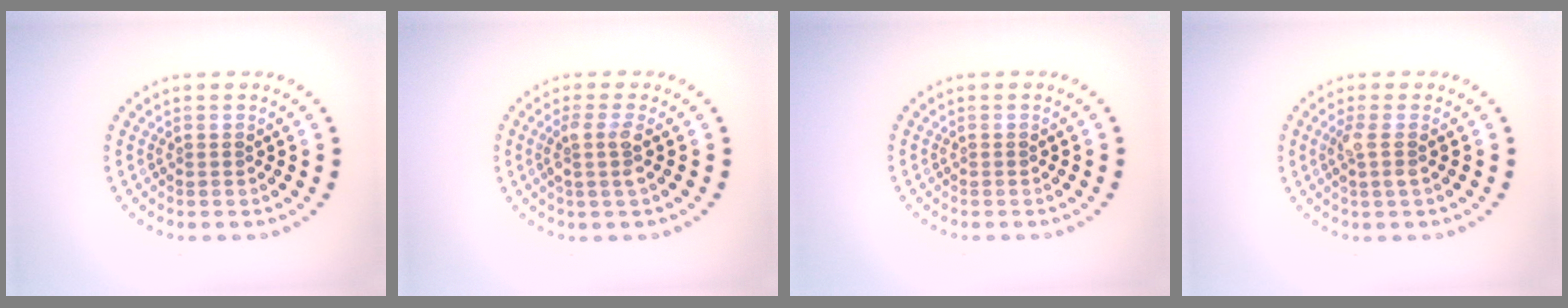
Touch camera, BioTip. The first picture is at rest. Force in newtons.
{"total": 2.1, "press": 1.6, "slide": 1.4}
{"total": 0.0}
{"total": 1.7, "press": 1.4, "slide": 0.9}